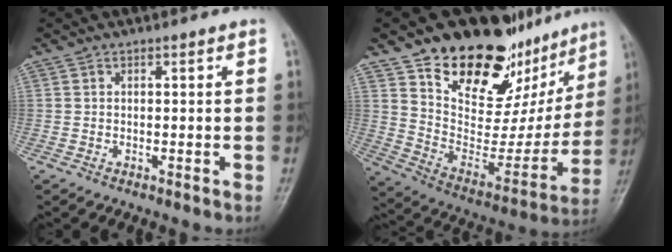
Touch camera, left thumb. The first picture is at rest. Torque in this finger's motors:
{"motor_torque": [1.57, 0.40, 1.40, -1.38, 0.28]}